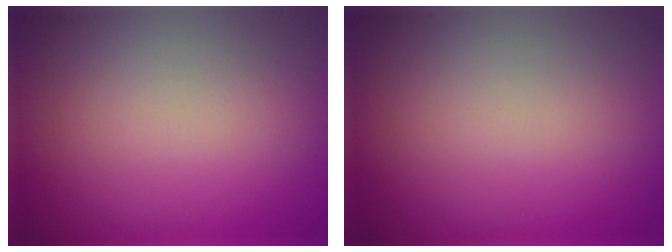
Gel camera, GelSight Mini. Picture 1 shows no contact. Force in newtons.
{"total": 0.0}